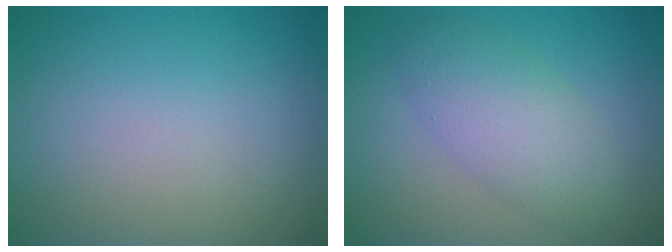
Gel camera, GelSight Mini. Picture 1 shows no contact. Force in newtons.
{"total": 4.4, "press": 4.4, "slide": 0.1}